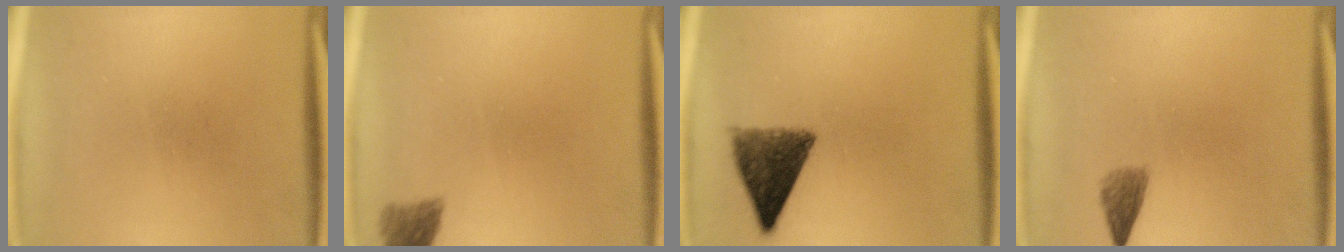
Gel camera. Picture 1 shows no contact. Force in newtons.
{"total": 2.8}
{"total": 8.8}
{"total": 2.2}